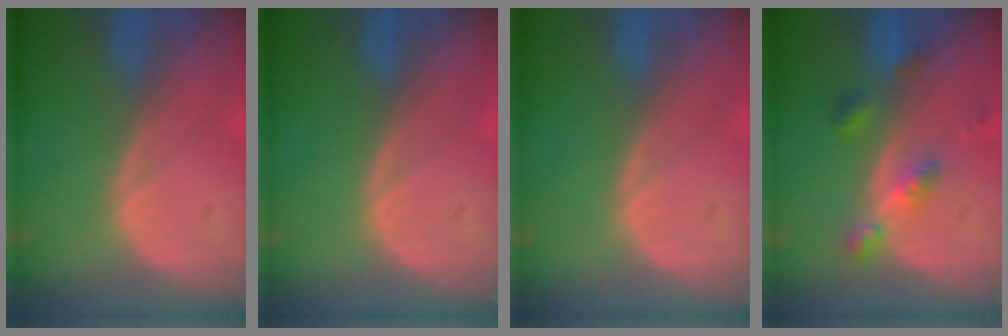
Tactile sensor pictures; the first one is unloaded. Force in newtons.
{"total": 0.0}
{"total": 0.0}
{"total": 4.6, "press": 4.2, "slide": 1.9}